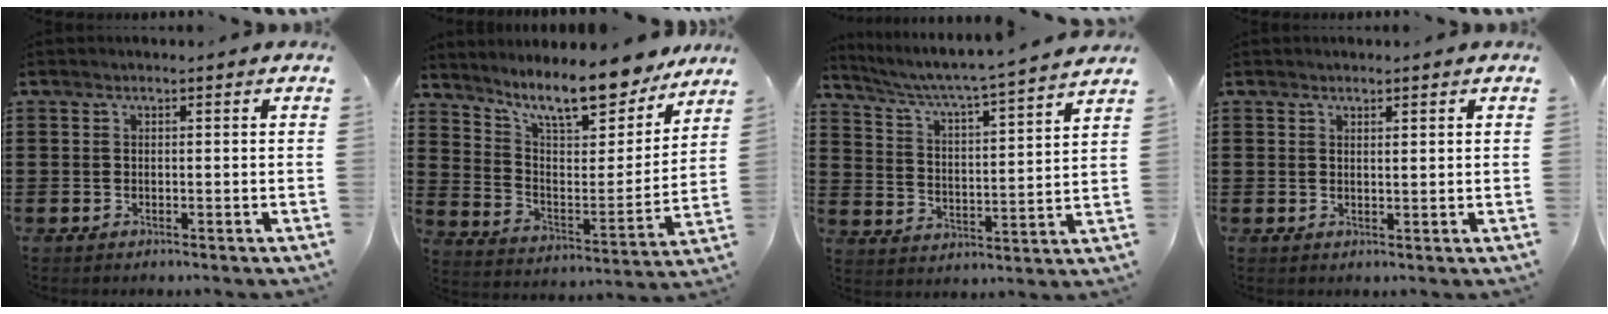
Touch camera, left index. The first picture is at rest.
{"total": 11.7, "force": [10.0, 1.9, 5.6], "torque": [-0.123, -0.066, 0.172]}
{"total": 4.4, "force": [3.9, -0.7, 1.8], "torque": [-0.057, -0.040, 0.055]}
{"total": 1.2, "force": [1.1, 0.0, 0.6], "torque": [-0.012, 0.000, 0.020]}